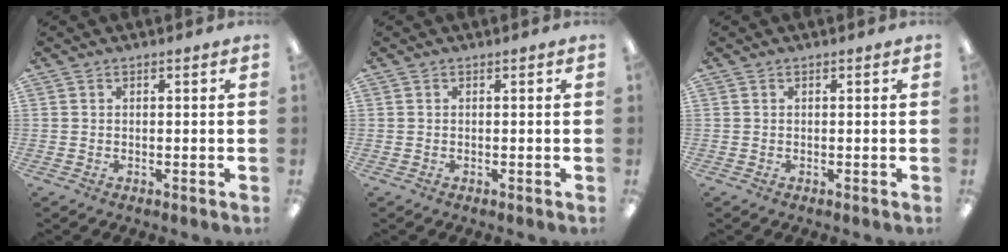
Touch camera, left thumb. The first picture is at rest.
{"total": 0.0}
{"total": 0.0}